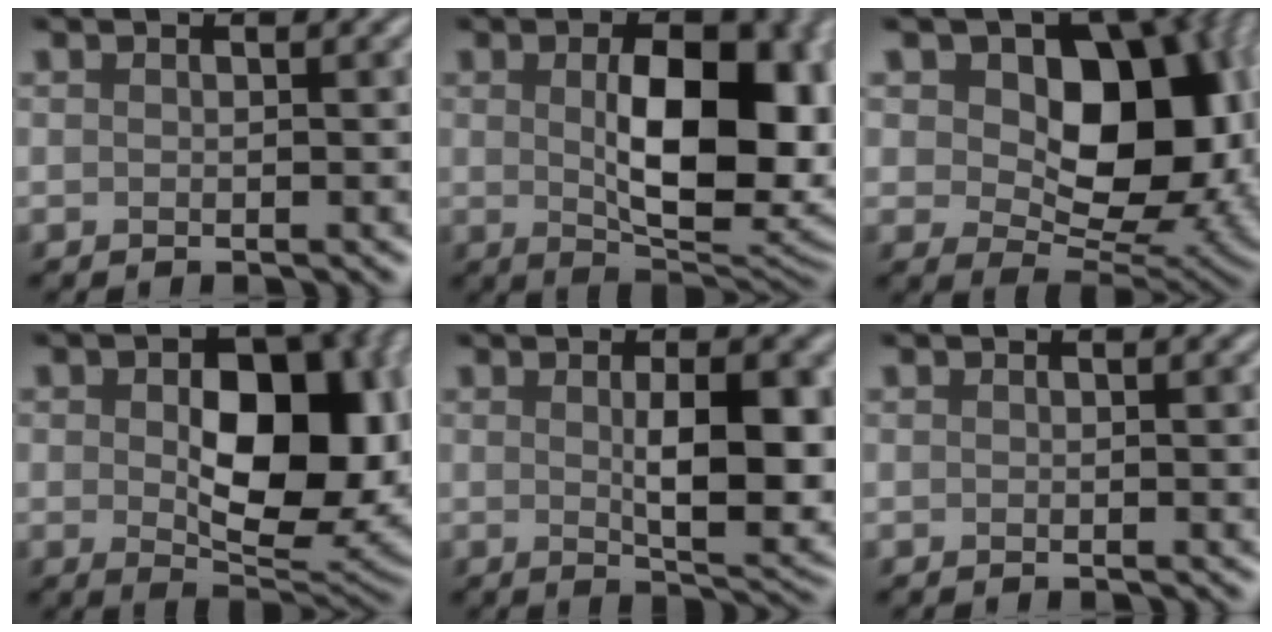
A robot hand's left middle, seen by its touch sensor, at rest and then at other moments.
{"total": 11.7, "force": [0.5, 6.2, 9.9], "torque": [-0.145, -0.015, 0.026]}
{"total": 12.2, "force": [2.8, 8.0, 8.8], "torque": [-0.117, -0.008, 0.038]}
{"total": 11.4, "force": [0.5, 6.7, 9.3], "torque": [-0.134, -0.009, 0.017]}
{"total": 7.2, "force": [0.5, 2.3, 6.8], "torque": [-0.100, -0.010, 0.015]}
{"total": 0.8, "force": [0.0, 0.1, 0.8], "torque": [-0.009, 0.000, 0.000]}